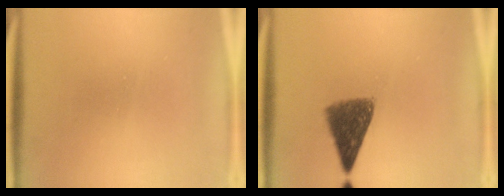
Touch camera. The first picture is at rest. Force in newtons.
{"total": 7.0}